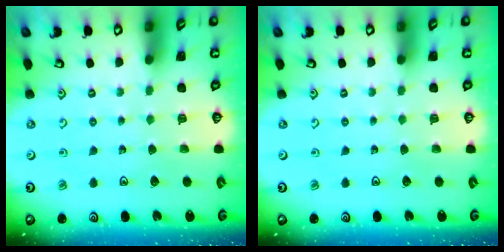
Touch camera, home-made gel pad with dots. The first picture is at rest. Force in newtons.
{"total": 0.0}